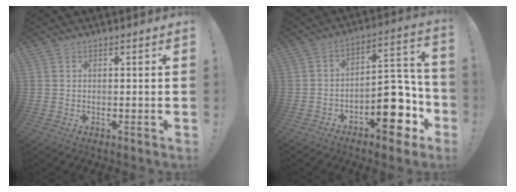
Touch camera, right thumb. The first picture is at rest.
{"total": 15.7, "force": [-6.9, 8.0, 11.6], "torque": [-0.120, 0.051, -0.103]}